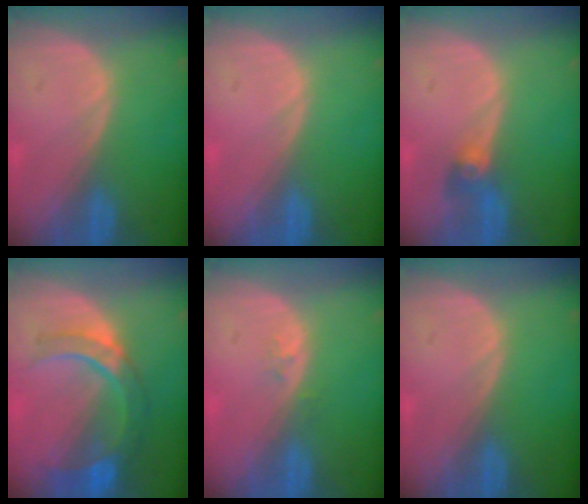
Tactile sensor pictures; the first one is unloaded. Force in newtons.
{"total": 0.0}
{"total": 3.0, "press": 2.6, "slide": 1.5}
{"total": 9.1, "press": 7.9, "slide": 4.5}
{"total": 1.1, "press": 0.8, "slide": 0.7}
{"total": 0.0}